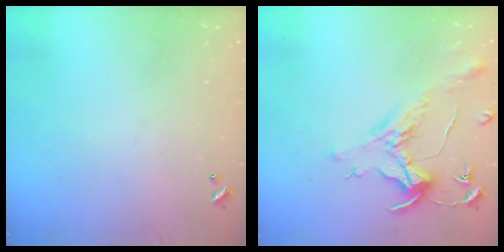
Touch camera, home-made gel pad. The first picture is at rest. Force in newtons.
{"total": 1.6, "press": 1.4, "slide": 0.7}